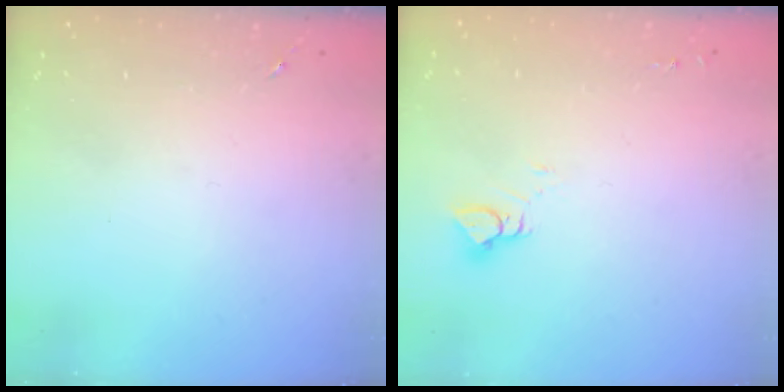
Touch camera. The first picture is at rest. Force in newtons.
{"total": 4.0, "press": 4.0, "slide": 0.3}